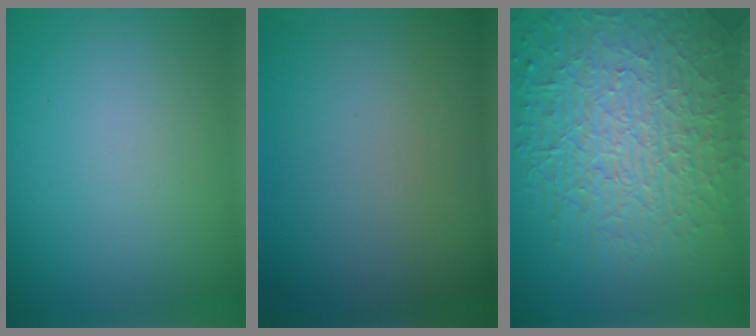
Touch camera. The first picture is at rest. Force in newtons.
{"total": 0.0}
{"total": 10.2, "press": 6.8, "slide": 7.6}